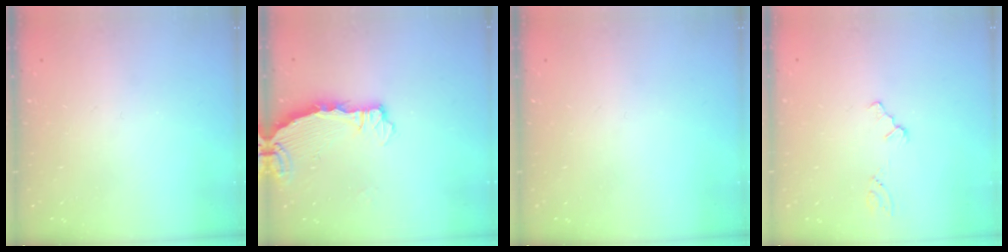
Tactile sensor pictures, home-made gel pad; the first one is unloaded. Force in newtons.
{"total": 3.8, "press": 3.7, "slide": 0.4}
{"total": 0.0}
{"total": 0.0}